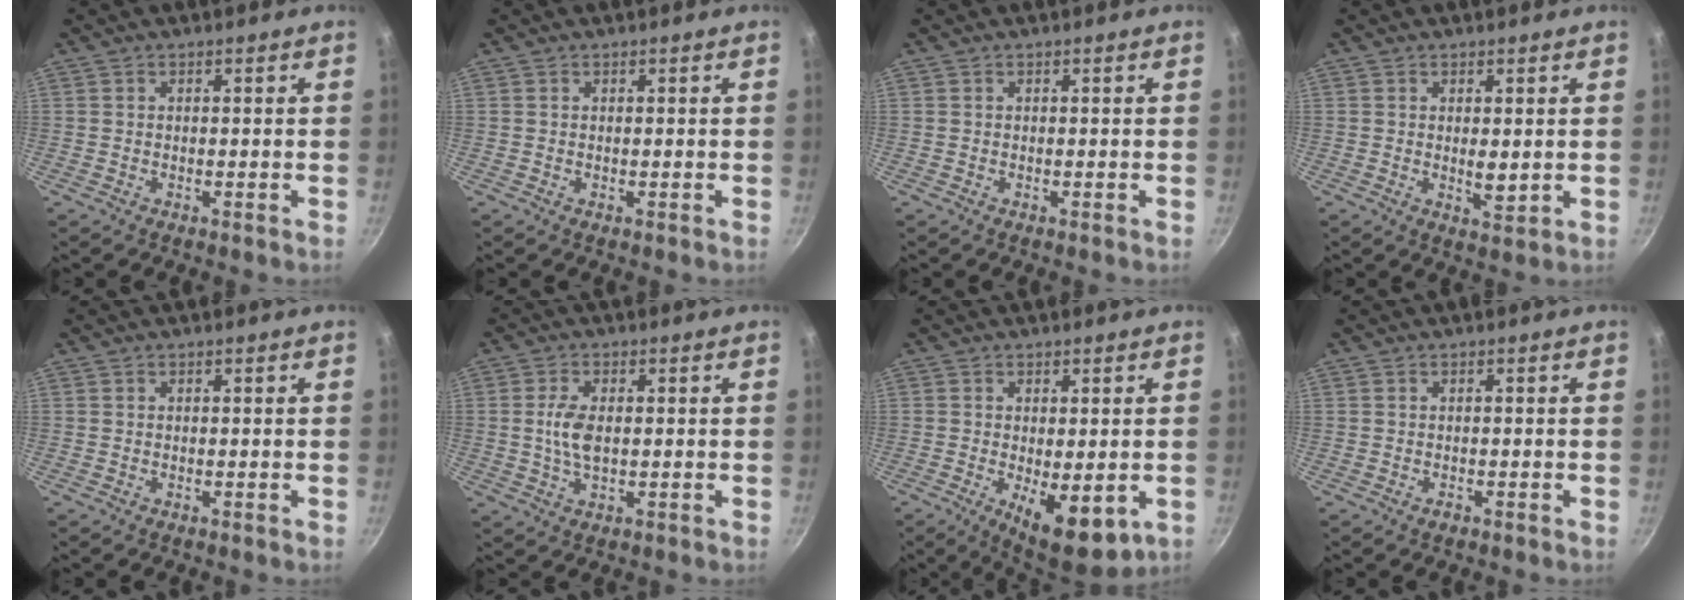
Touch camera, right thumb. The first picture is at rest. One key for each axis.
{"total": 0.0}
{"total": 0.0}
{"total": 3.1, "fx": 0.2, "fy": 1.1, "fz": 2.9, "tx": -0.049, "ty": -0.012, "tz": 0.006}
{"total": 0.0}
{"total": 5.4, "fx": 0.2, "fy": 2.8, "fz": 4.6, "tx": -0.095, "ty": 0.002, "tz": 0.002}
{"total": 10.2, "fx": -2.4, "fy": 4.0, "fz": 9.0, "tx": -0.116, "ty": -0.010, "tz": -0.020}
{"total": 0.7, "fx": -0.5, "fy": 0.4, "fz": 0.3, "tx": -0.008, "ty": 0.002, "tz": -0.007}